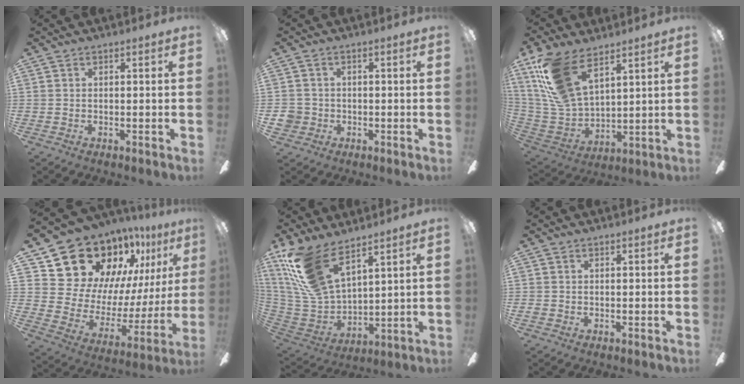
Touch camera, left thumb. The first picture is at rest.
{"total": 4.0, "force": [-0.9, 3.7, 0.9], "torque": [-0.025, 0.009, -0.015]}
{"total": 19.0, "force": [11.4, 9.0, 12.2], "torque": [-0.284, -0.039, 0.211]}
{"total": 21.1, "force": [16.3, 11.6, 6.5], "torque": [-0.115, -0.129, 0.313]}
{"total": 19.9, "force": [12.7, 8.6, 12.6], "torque": [-0.302, -0.056, 0.231]}
{"total": 0.8, "force": [0.0, 0.7, 0.4], "torque": [-0.007, 0.005, 0.000]}